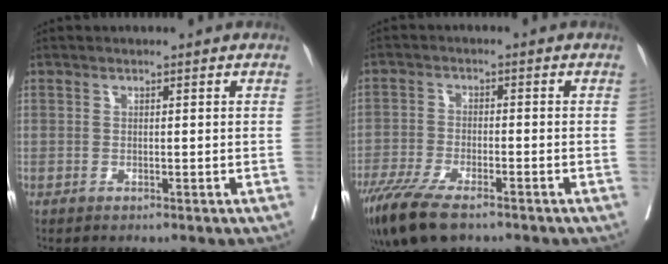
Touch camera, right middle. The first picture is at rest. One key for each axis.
{"total": 10.6, "fx": -7.7, "fy": 2.9, "fz": 6.7, "tx": -0.117, "ty": -0.023, "tz": -0.130}